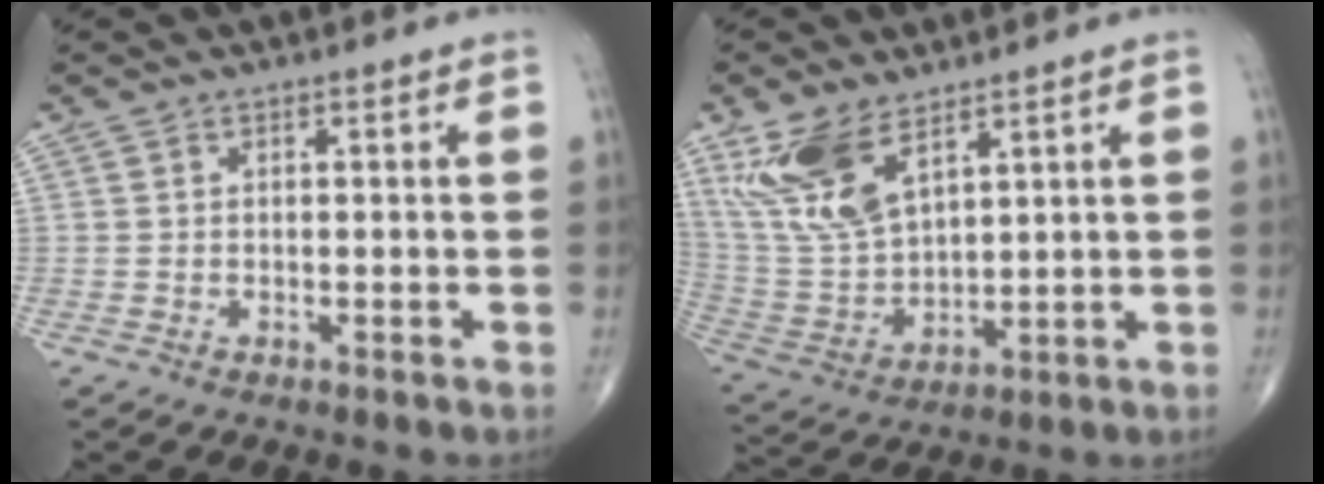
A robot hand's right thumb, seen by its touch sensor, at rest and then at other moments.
{"total": 12.9, "force": [7.5, 5.9, 8.7], "torque": [-0.176, -0.028, 0.166]}